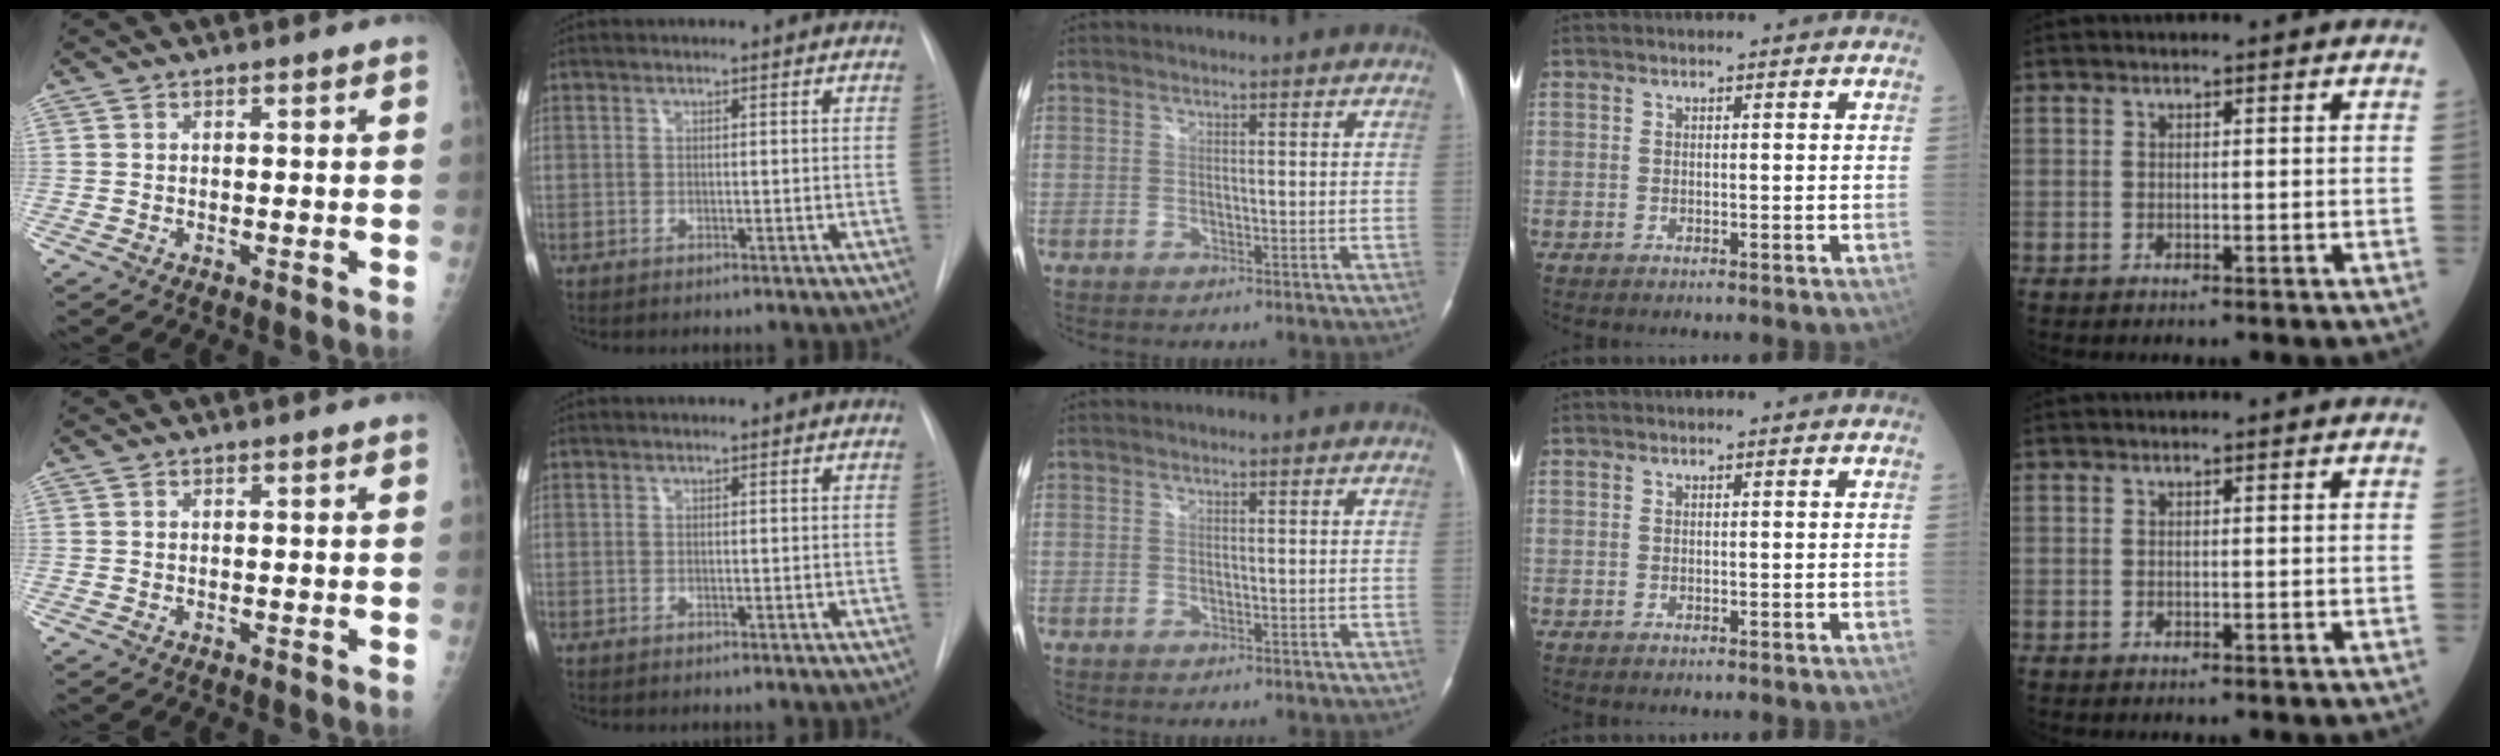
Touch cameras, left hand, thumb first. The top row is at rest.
{}